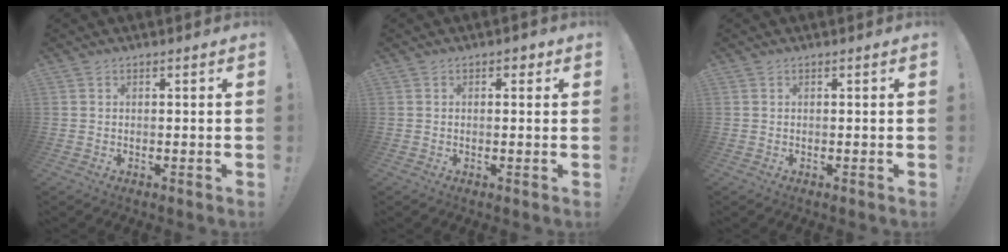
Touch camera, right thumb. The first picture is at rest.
{"total": 1.6, "force": [0.5, 1.0, 1.1], "torque": [0.000, -0.003, 0.004]}
{"total": 0.0}